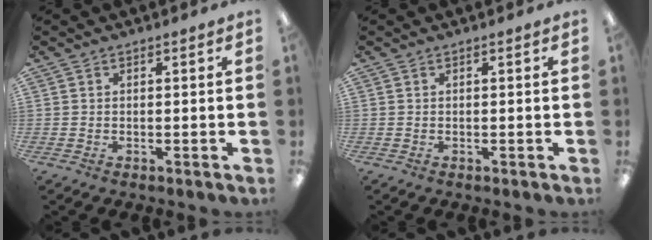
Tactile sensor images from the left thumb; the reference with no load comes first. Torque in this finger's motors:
{"motor_torque": [0.00, 0.00, 0.04, -0.03, 0.00]}